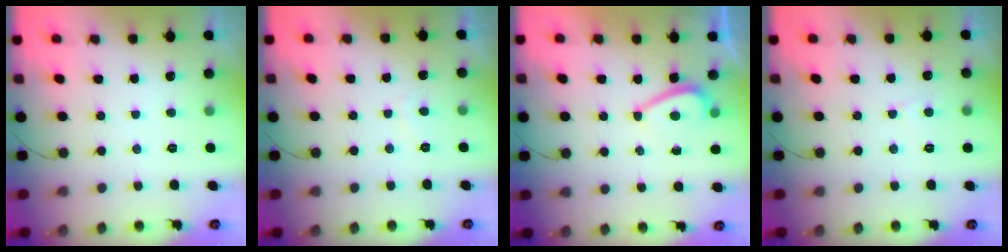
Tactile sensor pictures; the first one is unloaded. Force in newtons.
{"total": 1.3, "press": 1.1, "slide": 0.5}
{"total": 4.8, "press": 4.2, "slide": 2.3}
{"total": 2.7, "press": 2.7, "slide": 0.3}